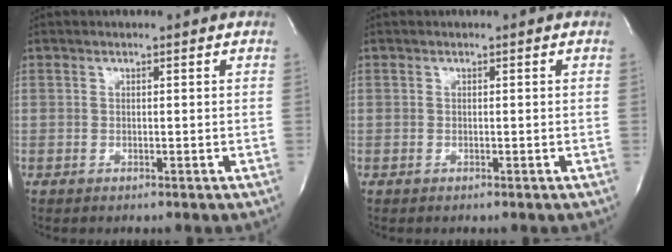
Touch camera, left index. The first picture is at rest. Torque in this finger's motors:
{"motor_torque": [0.00, 0.00, 0.00, 0.00]}